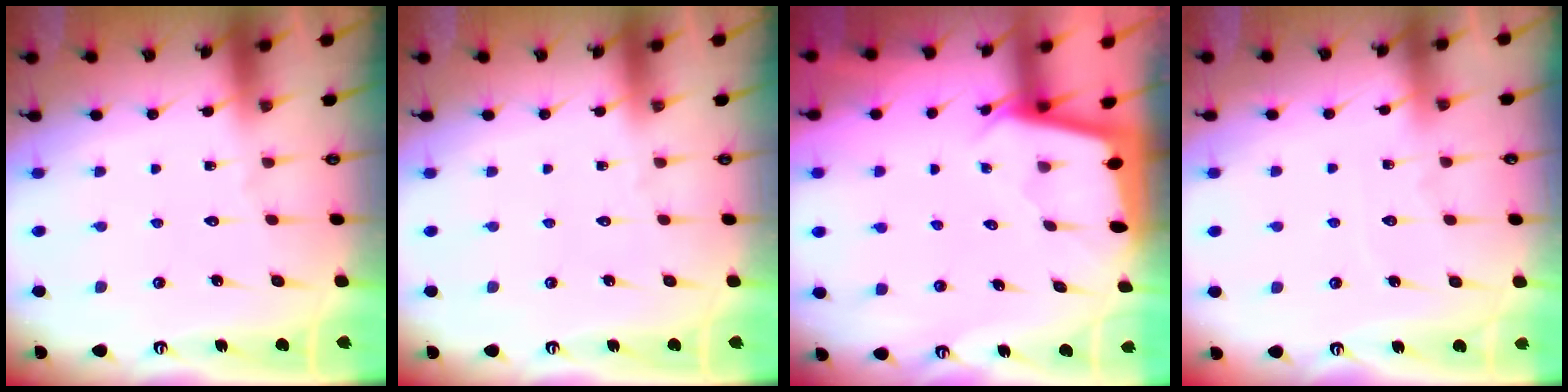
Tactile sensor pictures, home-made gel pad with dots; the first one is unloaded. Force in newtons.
{"total": 0.0}
{"total": 1.7, "press": 1.7, "slide": 0.1}
{"total": 5.7, "press": 5.7, "slide": 0.6}